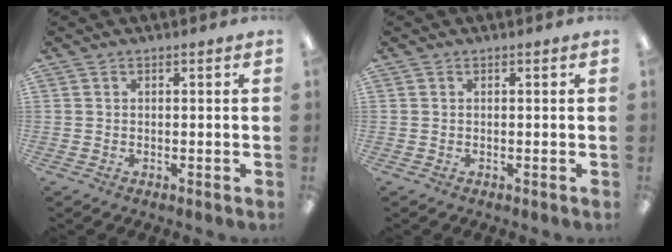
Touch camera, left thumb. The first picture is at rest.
{"total": 0.0}